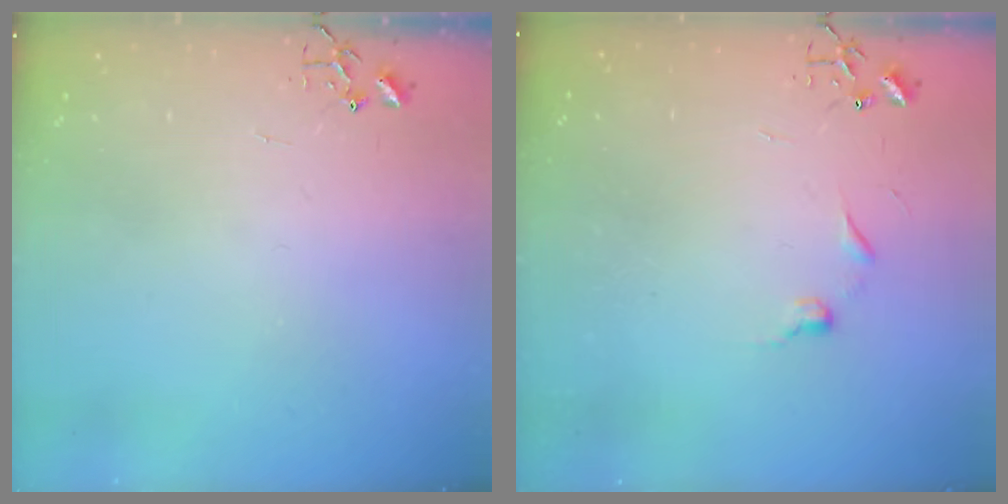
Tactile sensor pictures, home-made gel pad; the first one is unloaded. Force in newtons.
{"total": 5.5, "press": 5.5, "slide": 0.6}